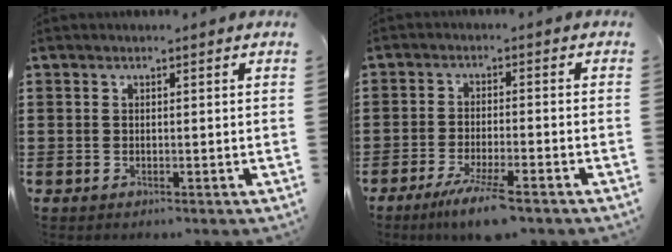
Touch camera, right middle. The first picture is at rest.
{"total": 5.8, "force": [-4.2, 0.4, 4.0], "torque": [-0.081, -0.015, -0.076]}